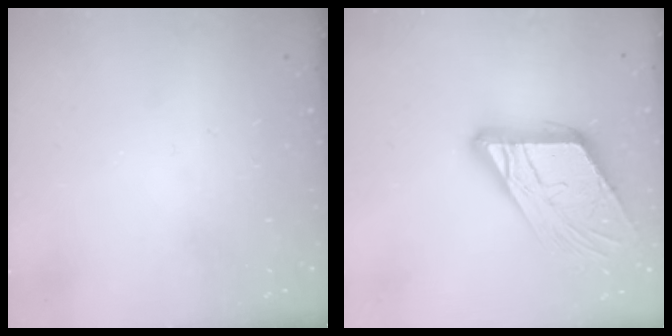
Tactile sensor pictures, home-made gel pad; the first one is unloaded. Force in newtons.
{"total": 15.7, "press": 15.6, "slide": 1.8}